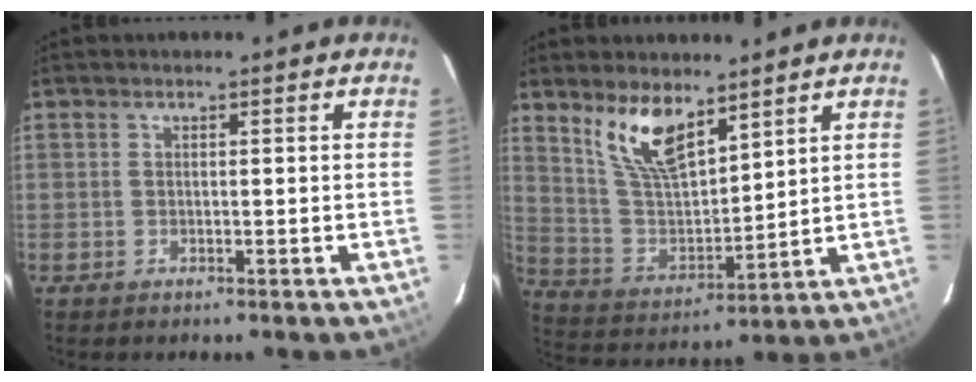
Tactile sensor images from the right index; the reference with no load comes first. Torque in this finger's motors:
{"motor_torque": [0.63, 0.61, 0.23, 0.10]}